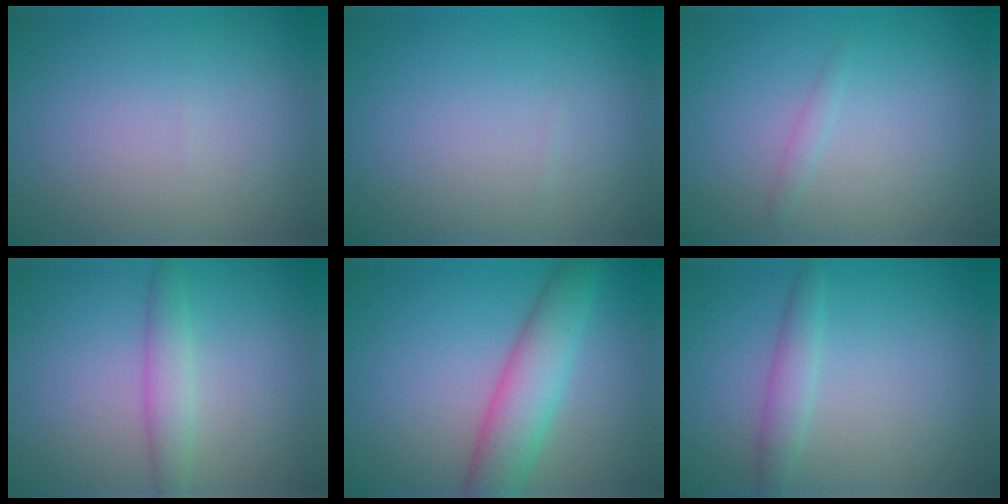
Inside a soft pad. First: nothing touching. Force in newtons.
{"total": 0.0}
{"total": 0.7, "press": 0.7, "slide": 0.0}
{"total": 2.2, "press": 2.2, "slide": 0.0}
{"total": 4.9, "press": 4.9, "slide": 0.2}
{"total": 1.9, "press": 1.9, "slide": 0.1}